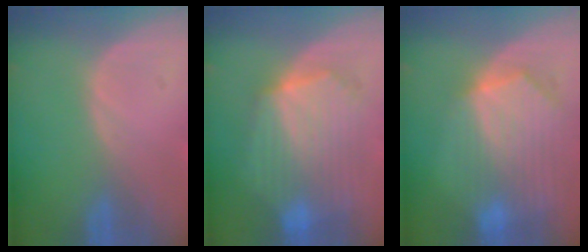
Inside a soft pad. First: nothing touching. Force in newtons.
{"total": 10.4, "press": 10.4, "slide": 0.8}
{"total": 10.4, "press": 9.2, "slide": 4.9}